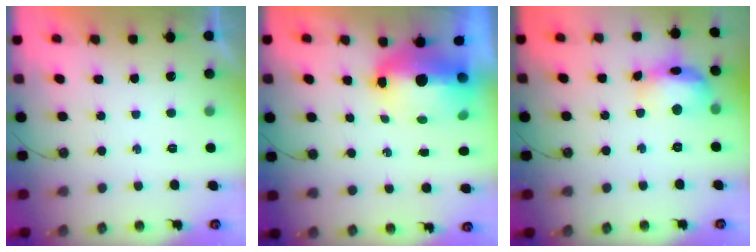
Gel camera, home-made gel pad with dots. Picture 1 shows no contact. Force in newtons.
{"total": 15.1, "press": 12.0, "slide": 9.3}
{"total": 17.8, "press": 14.4, "slide": 10.5}